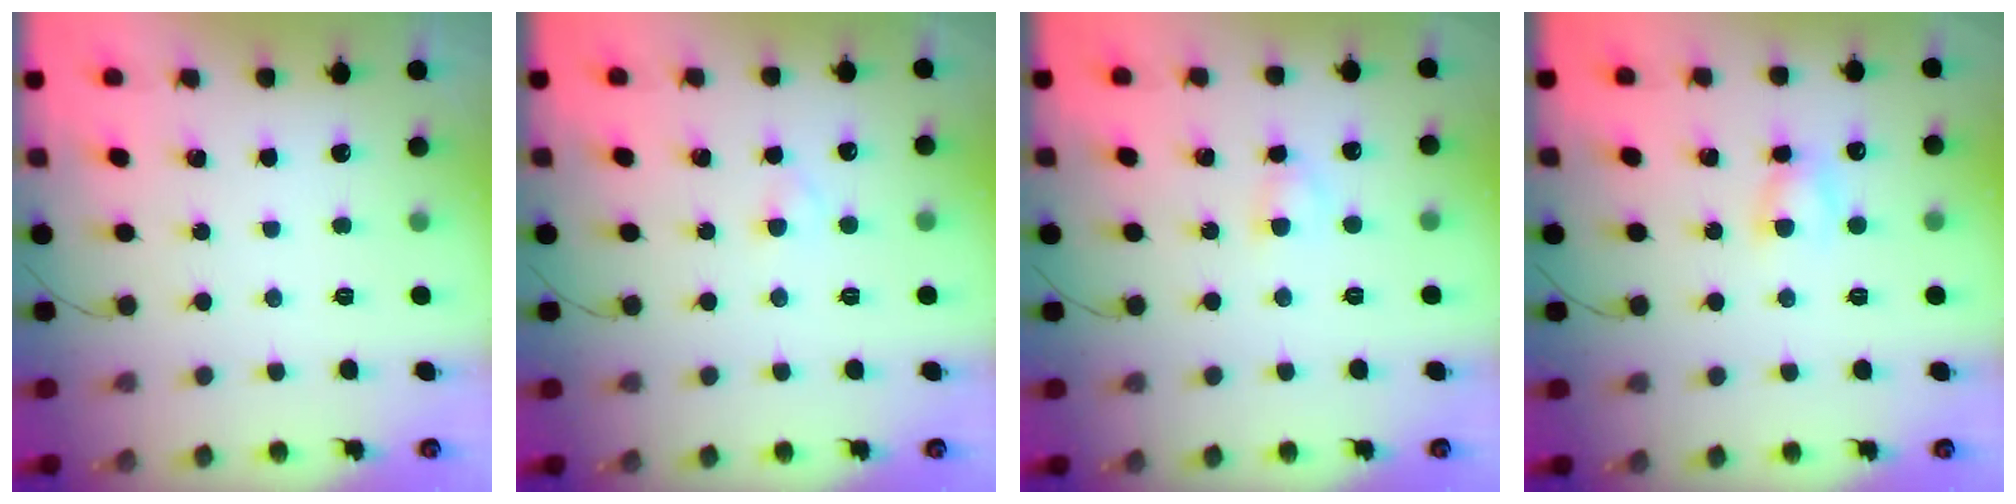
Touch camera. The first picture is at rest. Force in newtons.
{"total": 1.8, "press": 1.6, "slide": 0.9}
{"total": 2.9, "press": 2.7, "slide": 1.1}
{"total": 4.3, "press": 4.1, "slide": 1.3}